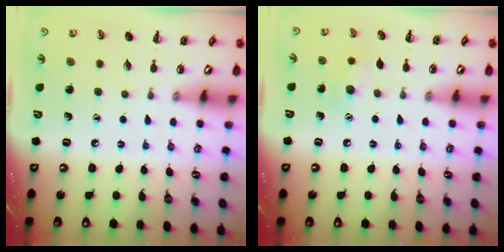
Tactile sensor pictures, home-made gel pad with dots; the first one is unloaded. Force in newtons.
{"total": 7.5, "press": 7.4, "slide": 1.5}